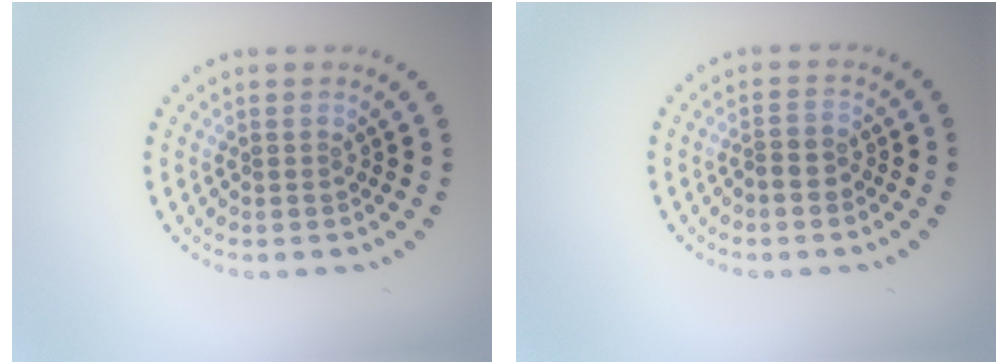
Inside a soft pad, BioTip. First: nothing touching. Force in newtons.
{"total": 1.5, "press": 1.4, "slide": 0.6}